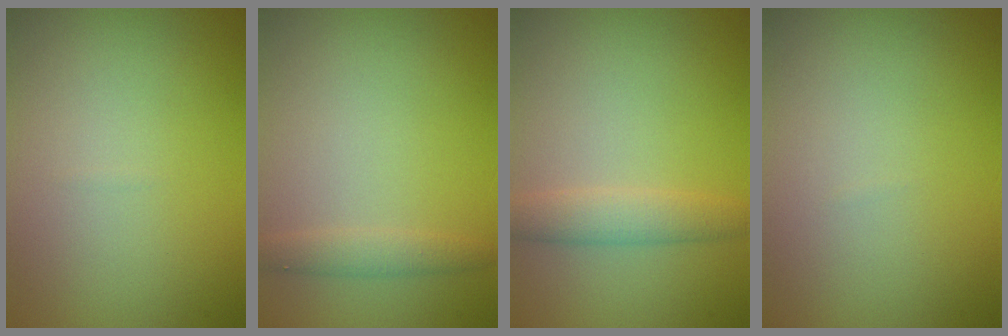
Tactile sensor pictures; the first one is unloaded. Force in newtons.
{"total": 1.5, "press": 1.5, "slide": 0.0}
{"total": 2.5, "press": 2.5, "slide": 0.0}
{"total": 0.0}